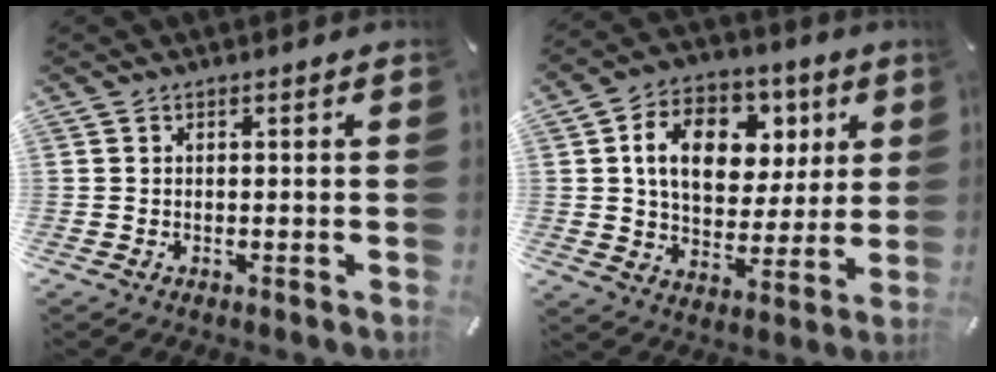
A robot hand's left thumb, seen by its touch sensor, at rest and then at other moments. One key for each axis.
{"total": 15.5, "fx": 5.0, "fy": 11.5, "fz": 9.1, "tx": -0.139, "ty": -0.003, "tz": 0.093}